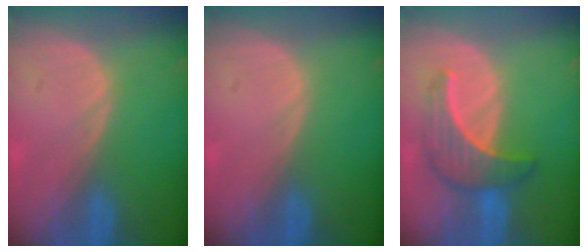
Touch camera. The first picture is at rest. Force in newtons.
{"total": 0.0}
{"total": 6.6, "press": 6.5, "slide": 0.9}